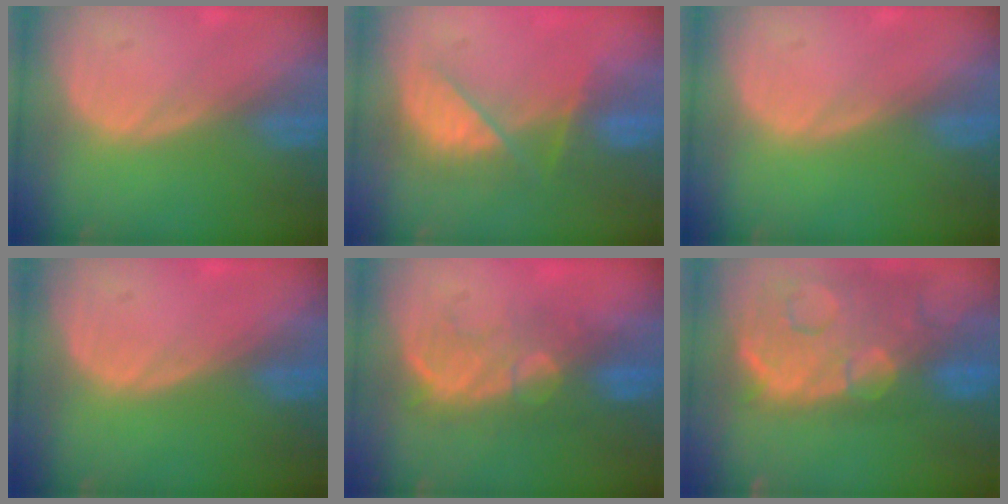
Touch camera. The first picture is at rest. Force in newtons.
{"total": 7.0, "press": 6.9, "slide": 1.1}
{"total": 0.0}
{"total": 0.0}
{"total": 7.9, "press": 7.8, "slide": 1.3}
{"total": 14.6, "press": 11.8, "slide": 8.5}